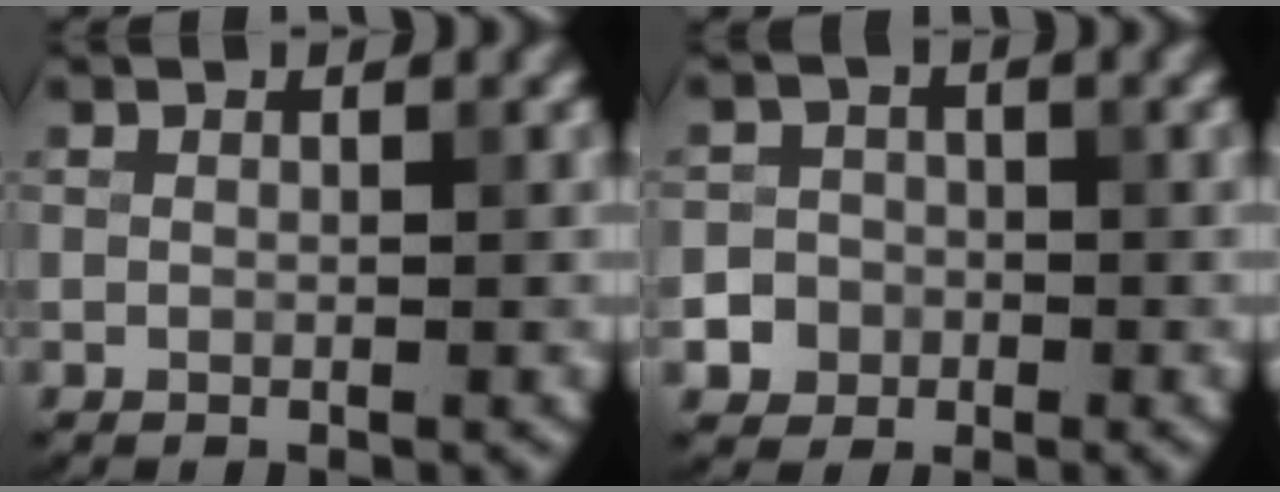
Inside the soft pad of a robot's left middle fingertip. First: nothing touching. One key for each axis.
{"total": 4.3, "fx": -2.0, "fy": 3.8, "fz": 0.6, "tx": 0.015, "ty": -0.004, "tz": -0.047}